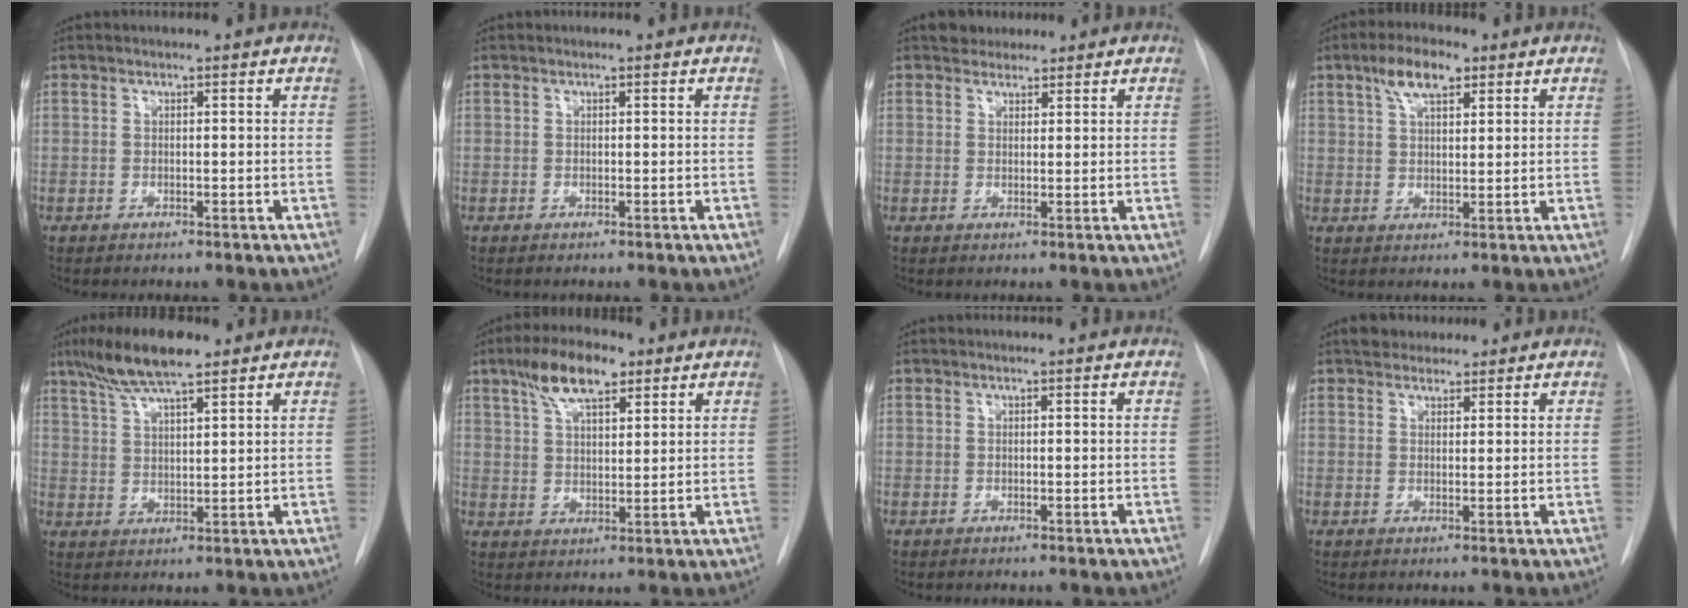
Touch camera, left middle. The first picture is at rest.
{"total": 0.0}
{"total": 3.0, "force": [2.5, 1.6, 0.4], "torque": [-0.004, 0.009, 0.038]}
{"total": 6.1, "force": [3.6, 2.3, 4.4], "torque": [-0.086, 0.014, 0.063]}
{"total": 9.2, "force": [6.8, 1.4, 6.0], "torque": [-0.119, 0.013, 0.124]}
{"total": 8.8, "force": [5.5, 3.0, 6.2], "torque": [-0.120, 0.016, 0.100]}
{"total": 0.0}
{"total": 3.9, "force": [3.3, 1.9, 0.9], "torque": [-0.007, 0.015, 0.051]}